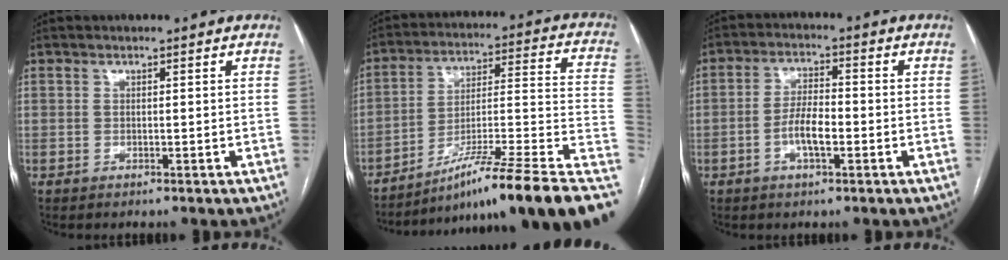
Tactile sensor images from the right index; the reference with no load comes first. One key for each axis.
{"total": 22.6, "fx": -15.0, "fy": 0.1, "fz": 16.9, "tx": -0.175, "ty": 0.028, "tz": -0.240}
{"total": 5.3, "fx": -1.7, "fy": 1.7, "fz": 4.8, "tx": -0.095, "ty": 0.006, "tz": -0.035}